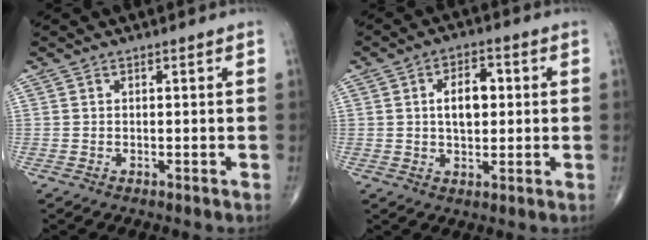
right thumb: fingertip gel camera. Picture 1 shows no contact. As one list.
[{"total": 7.3, "force": [1.0, 4.3, 5.9], "torque": [-0.078, 0.009, 0.014]}]